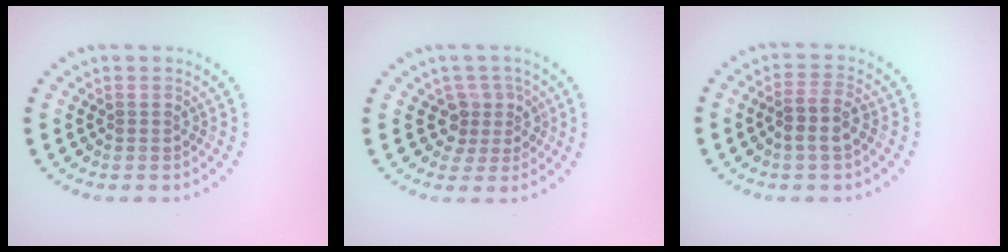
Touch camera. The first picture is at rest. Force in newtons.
{"total": 2.6, "press": 2.0, "slide": 1.7}
{"total": 2.6, "press": 2.2, "slide": 1.3}